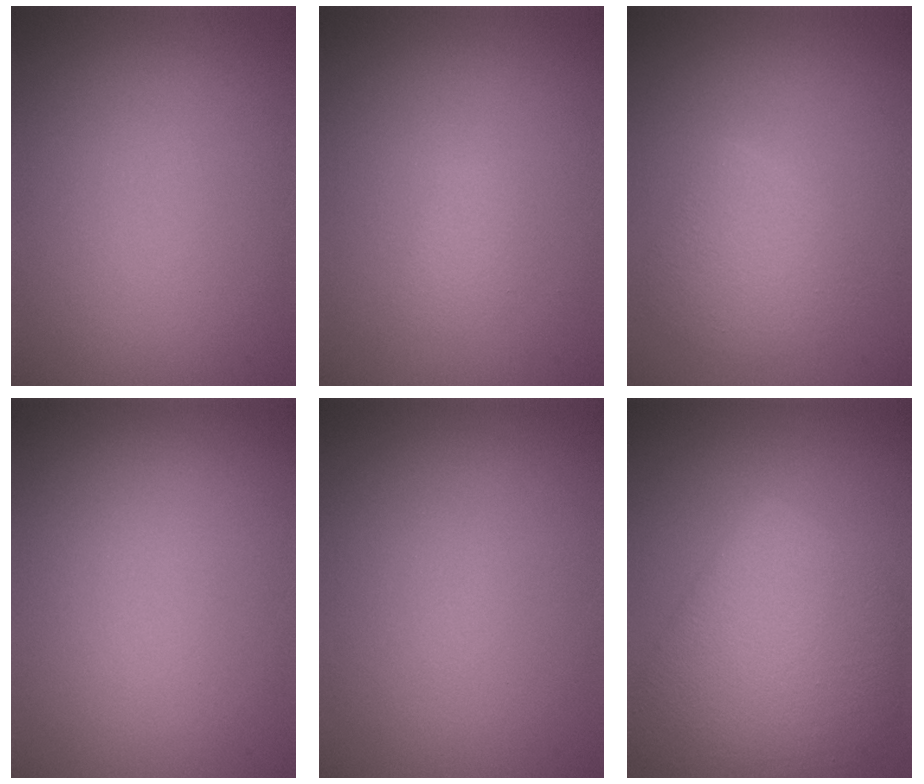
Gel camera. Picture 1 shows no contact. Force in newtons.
{"total": 1.0, "press": 1.0, "slide": 0.1}
{"total": 2.9, "press": 2.9, "slide": 0.0}
{"total": 0.0}
{"total": 0.0}
{"total": 8.3, "press": 8.3, "slide": 0.2}